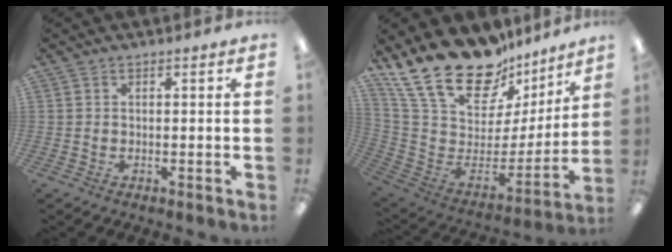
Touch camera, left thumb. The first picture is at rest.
{"total": 24.8, "force": [18.6, 11.9, 11.3], "torque": [-0.206, -0.130, 0.344]}